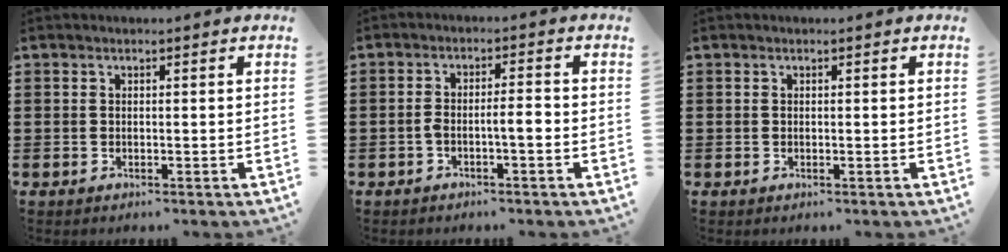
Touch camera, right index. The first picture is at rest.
{"total": 3.0, "force": [-1.0, 0.5, 2.7], "torque": [-0.050, 0.003, -0.021]}
{"total": 0.0}